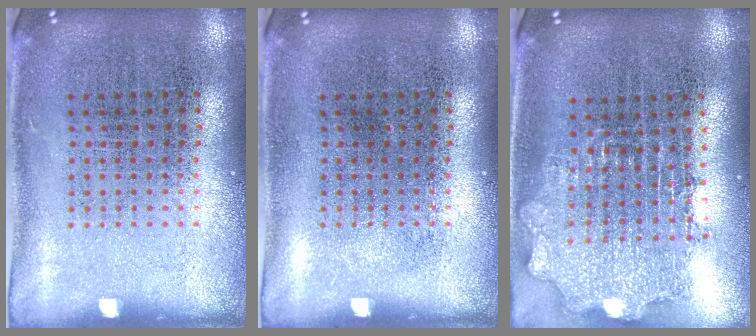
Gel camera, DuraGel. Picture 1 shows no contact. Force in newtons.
{"total": 0.0}
{"total": 1.9, "press": 1.5, "slide": 1.1}